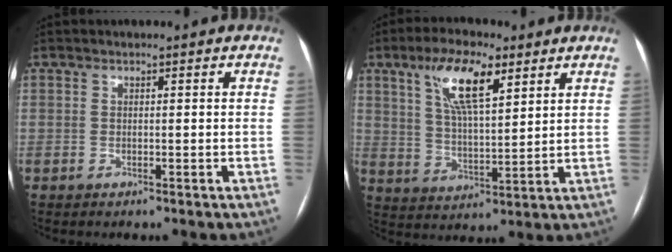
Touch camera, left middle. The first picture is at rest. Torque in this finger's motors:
{"motor_torque": [1.50, -0.64, 0.71, 0.06]}